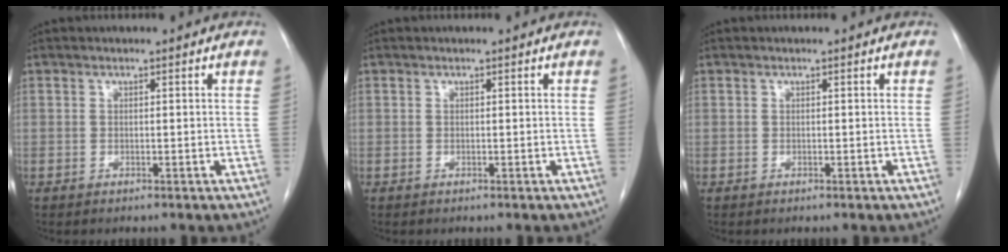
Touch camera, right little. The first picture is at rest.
{"total": 0.0}
{"total": 0.0}